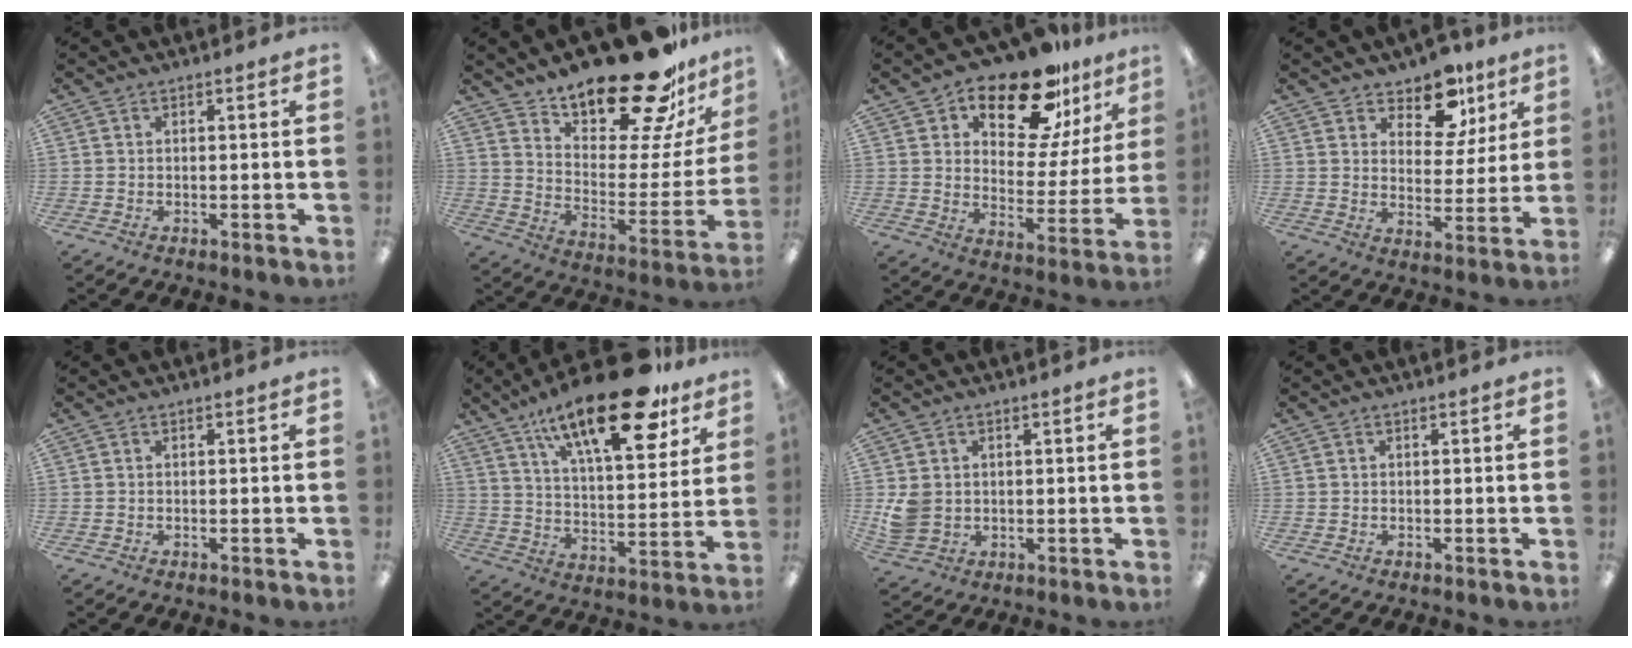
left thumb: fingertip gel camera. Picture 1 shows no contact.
{"total": 23.7, "force": [19.6, 6.9, 11.5], "torque": [-0.158, -0.148, 0.323]}
{"total": 18.8, "force": [14.3, 8.0, 9.2], "torque": [-0.146, -0.094, 0.244]}
{"total": 10.6, "force": [7.9, 5.8, 4.1], "torque": [-0.059, -0.050, 0.142]}
{"total": 0.0}
{"total": 23.1, "force": [15.3, 7.8, 15.3], "torque": [-0.233, -0.087, 0.250]}
{"total": 5.5, "force": [0.8, 4.9, 2.4], "torque": [-0.047, 0.002, 0.016]}
{"total": 0.0}